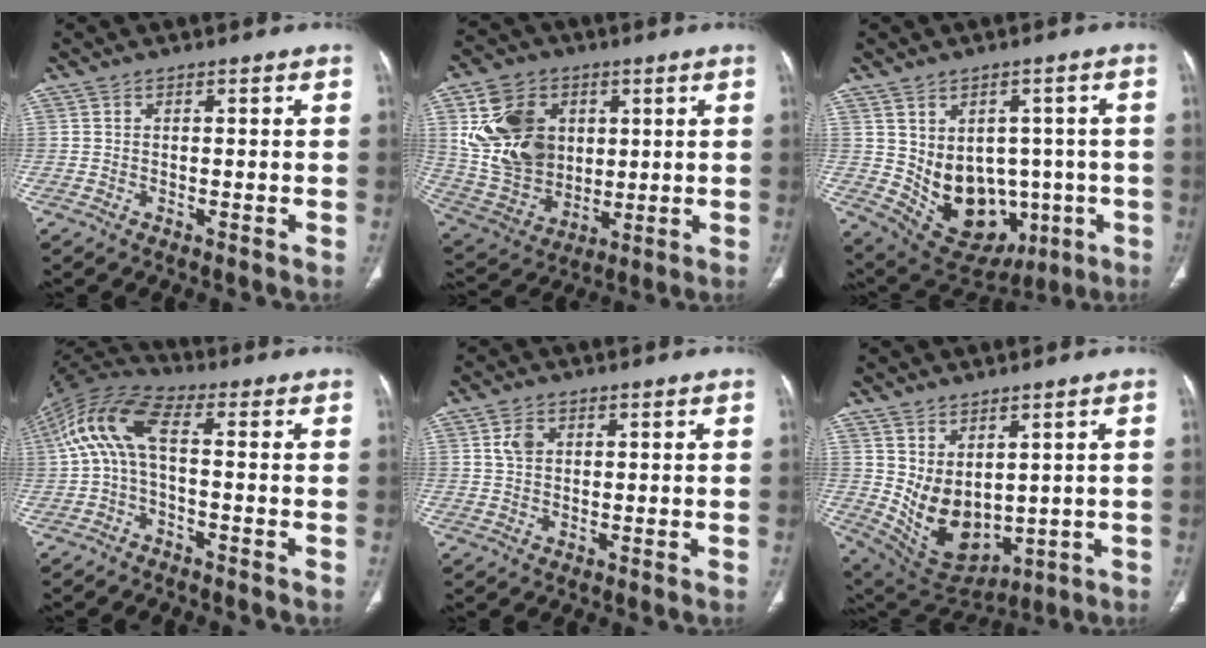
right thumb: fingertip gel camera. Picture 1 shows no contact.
{"total": 18.8, "force": [4.5, 14.4, 11.1], "torque": [-0.182, -0.006, 0.101]}
{"total": 15.1, "force": [-2.1, 11.5, 9.6], "torque": [-0.105, 0.015, 0.010]}
{"total": 11.3, "force": [-0.1, 4.9, 10.1], "torque": [-0.217, 0.045, -0.011]}
{"total": 2.8, "force": [1.0, 2.0, 1.7], "torque": [-0.026, 0.003, 0.022]}
{"total": 11.8, "force": [1.8, 7.8, 8.7], "torque": [-0.129, -0.027, 0.072]}